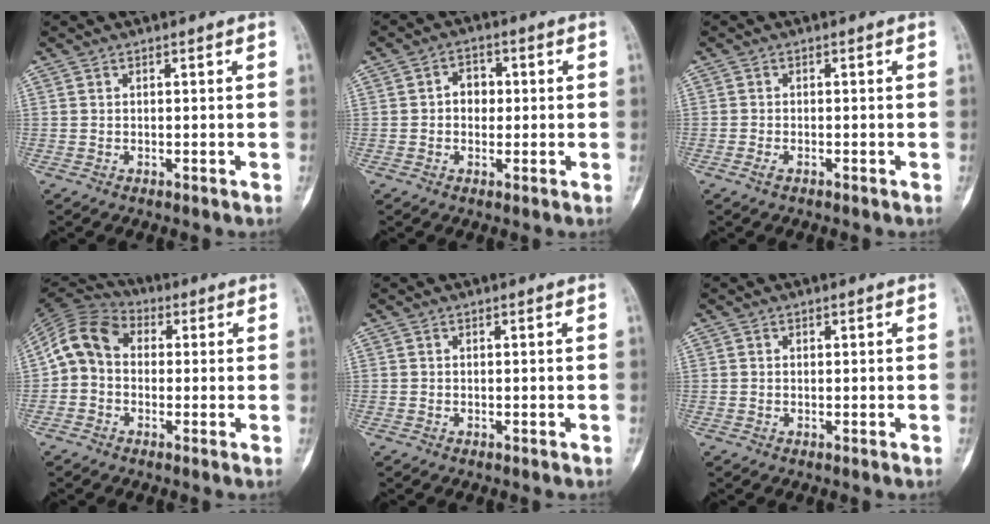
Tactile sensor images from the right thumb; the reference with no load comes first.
{"total": 4.0, "force": [0.1, 3.2, 2.4], "torque": [-0.012, 0.010, -0.007]}
{"total": 1.2, "force": [-0.7, 0.5, 0.8], "torque": [-0.021, 0.001, -0.015]}
{"total": 9.6, "force": [0.3, 7.7, 5.7], "torque": [-0.092, 0.030, -0.013]}
{"total": 0.0}
{"total": 0.0}